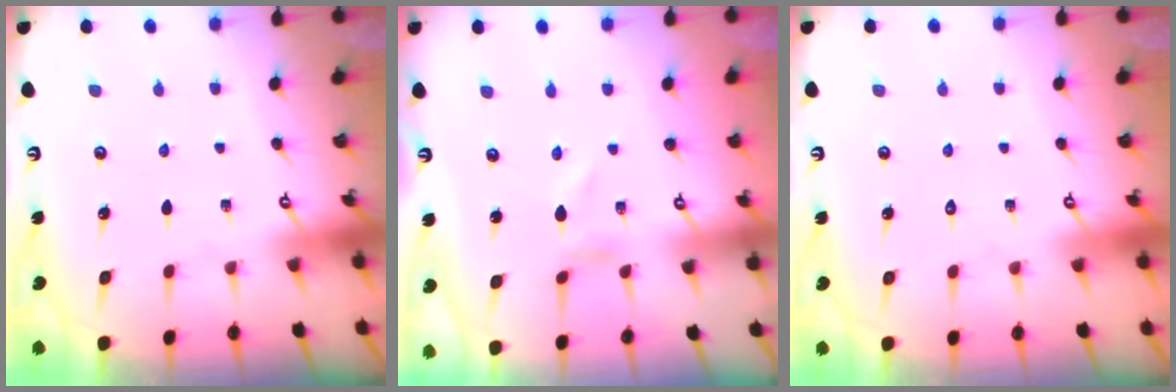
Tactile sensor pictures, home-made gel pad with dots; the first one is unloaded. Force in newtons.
{"total": 0.7, "press": 0.7, "slide": 0.2}
{"total": 1.7, "press": 1.7, "slide": 0.1}